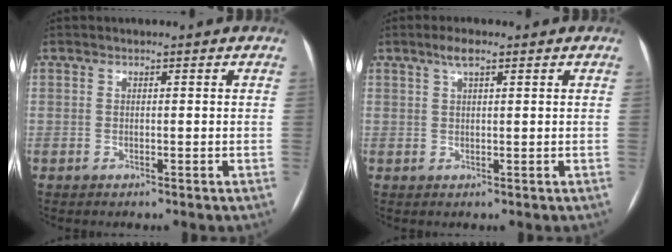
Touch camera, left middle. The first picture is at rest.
{"total": 2.7, "force": [1.7, 0.5, 2.1], "torque": [-0.042, 0.009, 0.032]}